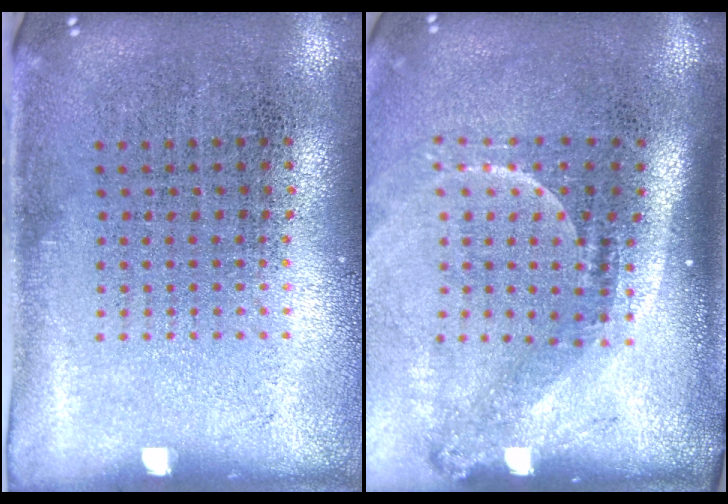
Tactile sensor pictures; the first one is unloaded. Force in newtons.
{"total": 2.2, "press": 1.5, "slide": 1.6}